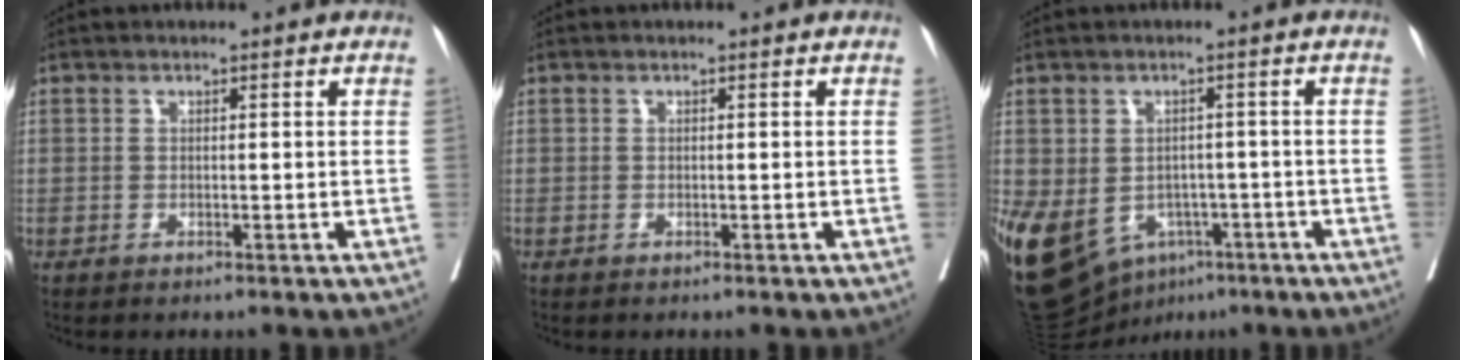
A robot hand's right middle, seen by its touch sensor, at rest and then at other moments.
{"total": 0.0}
{"total": 14.9, "force": [-7.0, 10.4, 8.1], "torque": [-0.183, 0.001, -0.096]}